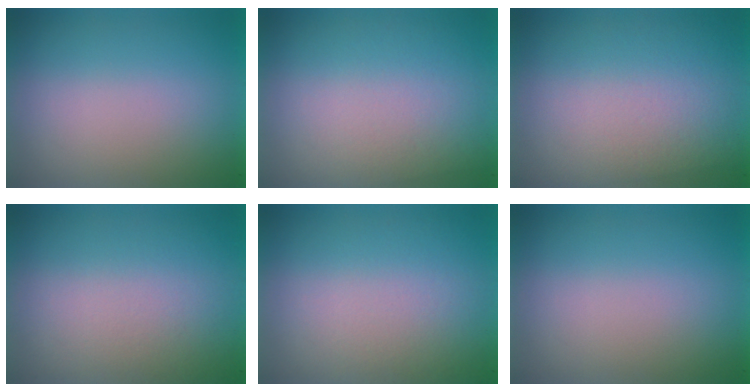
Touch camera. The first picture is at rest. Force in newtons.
{"total": 2.6}
{"total": 2.8}
{"total": 3.6}
{"total": 2.7}
{"total": 0.0}